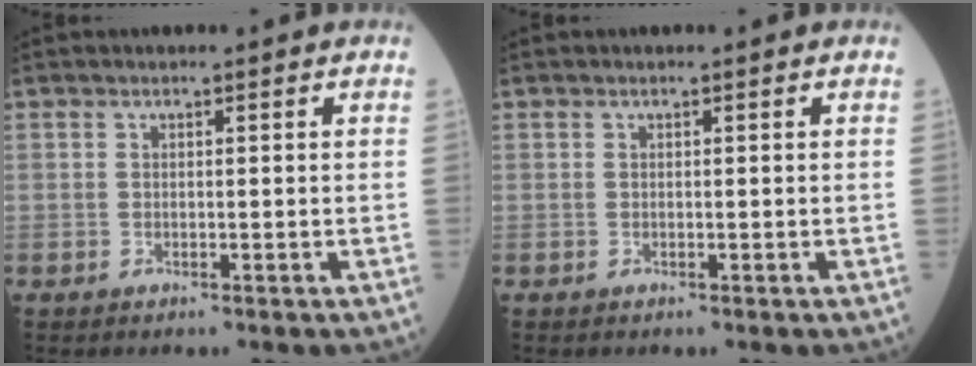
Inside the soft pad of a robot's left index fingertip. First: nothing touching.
{"total": 0.0}